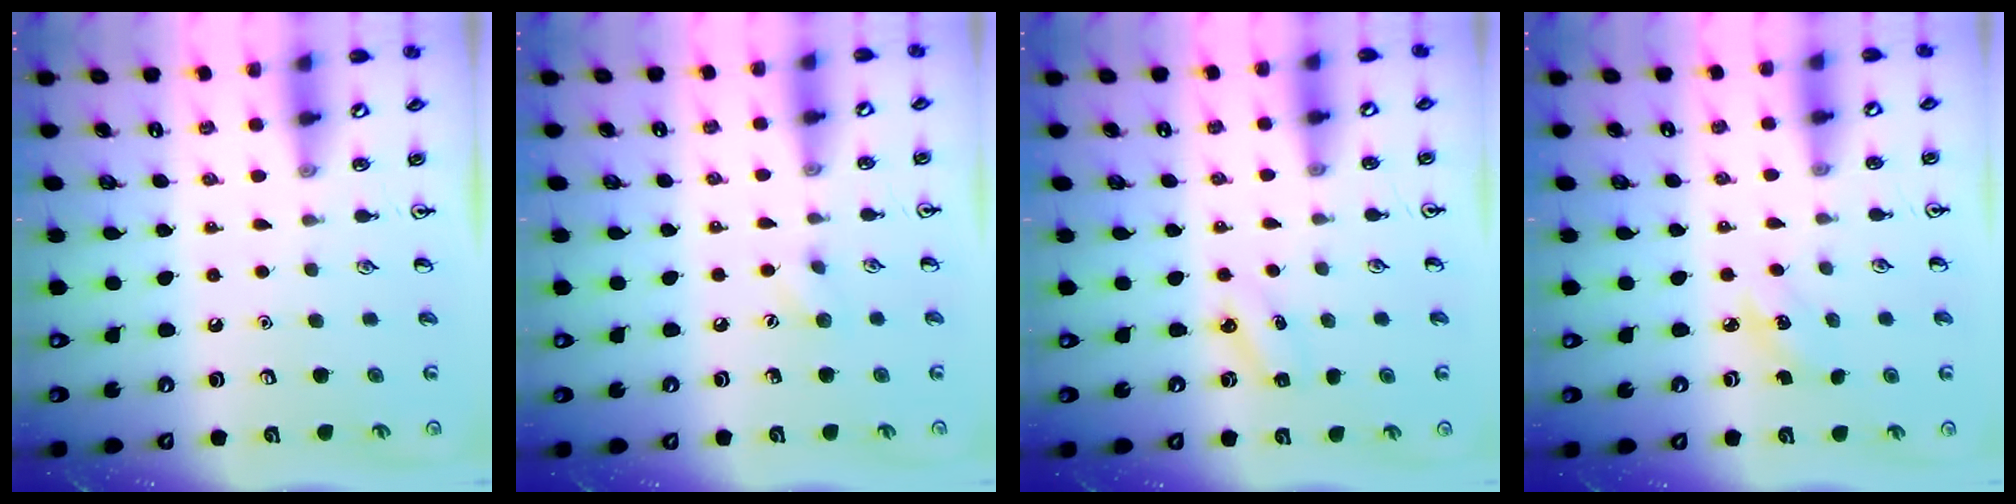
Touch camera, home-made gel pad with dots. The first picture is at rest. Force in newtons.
{"total": 4.2, "press": 4.0, "slide": 1.2}
{"total": 2.8, "press": 2.6, "slide": 1.0}
{"total": 3.5, "press": 3.2, "slide": 1.3}